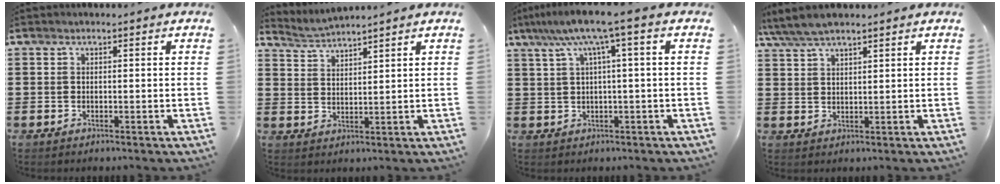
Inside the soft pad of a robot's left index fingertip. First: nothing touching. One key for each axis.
{"total": 2.7, "fx": 2.7, "fy": -0.5, "fz": -0.3, "tx": -0.004, "ty": -0.013, "tz": 0.047}
{"total": 6.9, "fx": 2.3, "fy": -0.1, "fz": 6.5, "tx": -0.129, "ty": -0.002, "tz": 0.036}
{"total": 4.6, "fx": 3.7, "fy": 1.1, "fz": 2.4, "tx": -0.057, "ty": -0.002, "tz": 0.069}